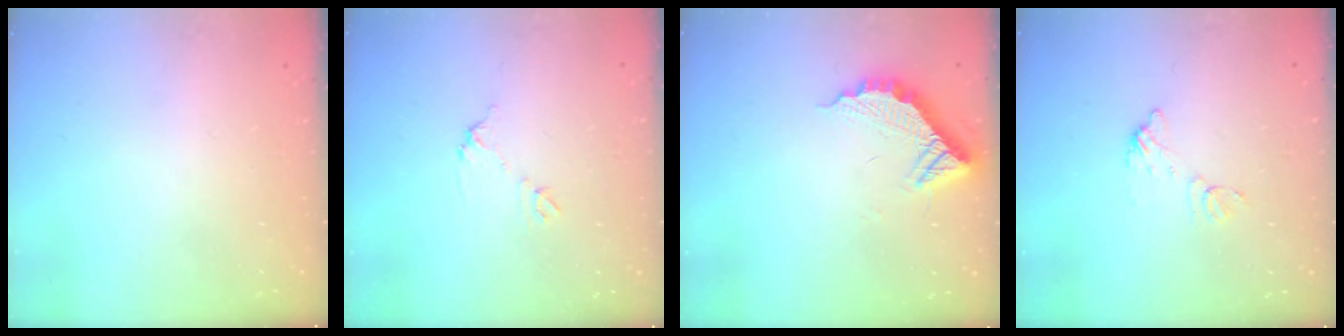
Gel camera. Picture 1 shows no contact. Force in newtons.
{"total": 5.5, "press": 5.5, "slide": 0.3}
{"total": 10.7, "press": 10.7, "slide": 0.3}
{"total": 7.2, "press": 7.2, "slide": 0.5}